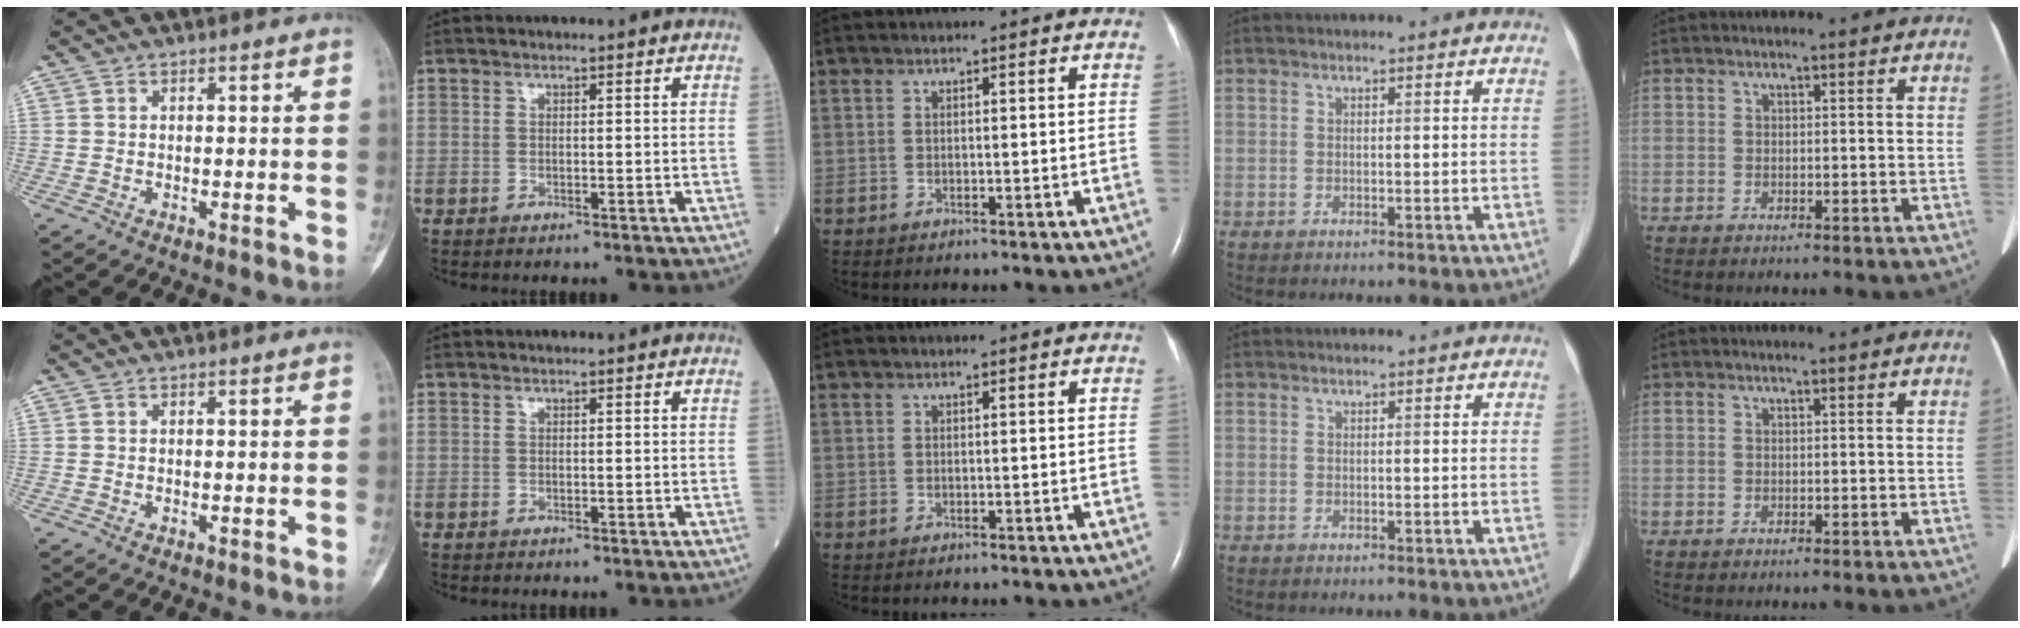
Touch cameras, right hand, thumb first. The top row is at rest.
{}